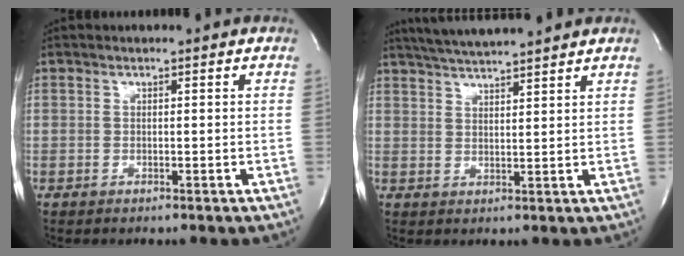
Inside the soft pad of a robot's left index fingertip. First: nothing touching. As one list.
[{"total": 10.0, "force": [9.0, 0.1, 4.3], "torque": [-0.079, 0.020, 0.136]}]